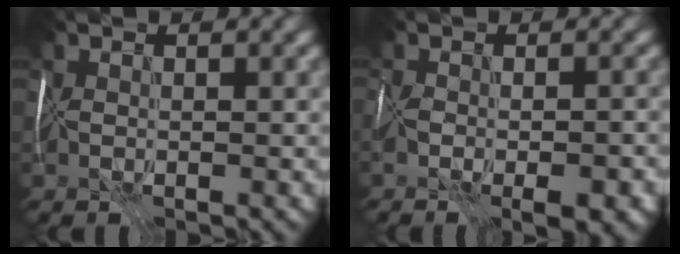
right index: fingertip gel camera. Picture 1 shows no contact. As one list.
[{"total": 5.6, "force": [-2.8, 2.2, 4.4], "torque": [-0.063, -0.005, -0.035]}]